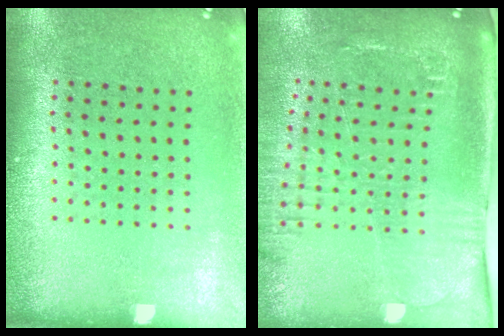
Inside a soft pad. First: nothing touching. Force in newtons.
{"total": 2.6, "press": 2.1, "slide": 1.6}